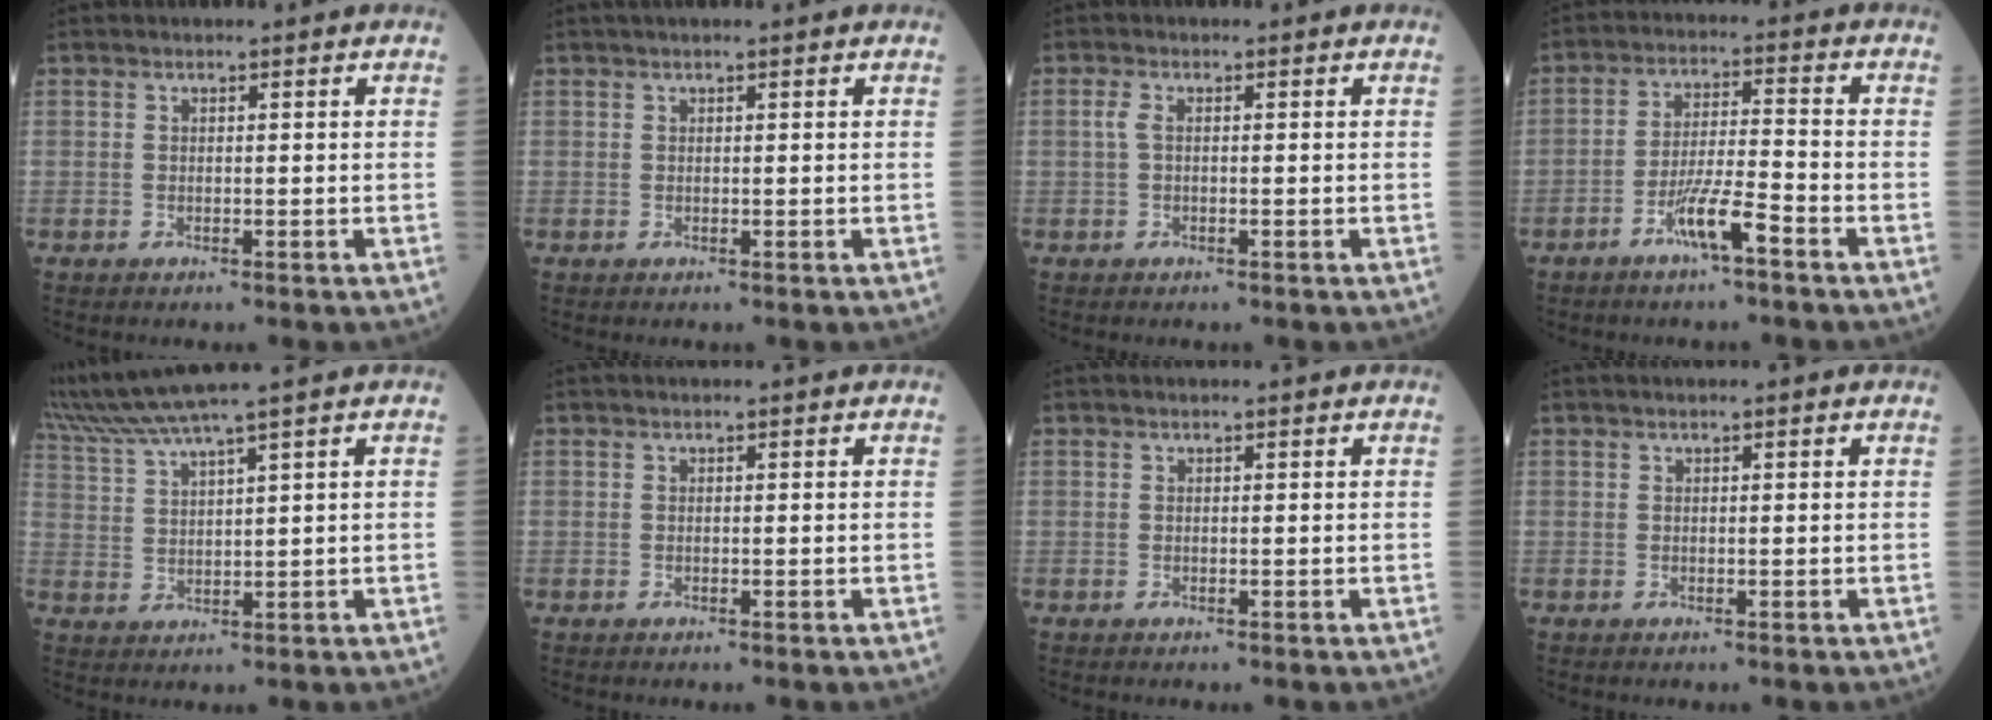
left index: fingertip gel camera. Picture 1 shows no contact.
{"total": 3.0, "force": [2.5, 0.0, 1.7], "torque": [-0.017, 0.031, 0.038]}
{"total": 1.1, "force": [0.0, 0.4, 1.0], "torque": [-0.028, 0.000, -0.001]}
{"total": 6.4, "force": [-4.0, 0.3, 5.0], "torque": [-0.101, -0.002, -0.076]}
{"total": 8.0, "force": [7.0, -2.3, 3.2], "torque": [-0.075, 0.009, 0.143]}
{"total": 0.9, "force": [0.8, 0.0, 0.5], "torque": [-0.008, 0.015, 0.015]}
{"total": 1.5, "force": [1.3, 0.1, 0.8], "torque": [-0.010, 0.019, 0.020]}
{"total": 1.7, "force": [1.3, 0.0, 1.1], "torque": [-0.016, 0.019, 0.021]}